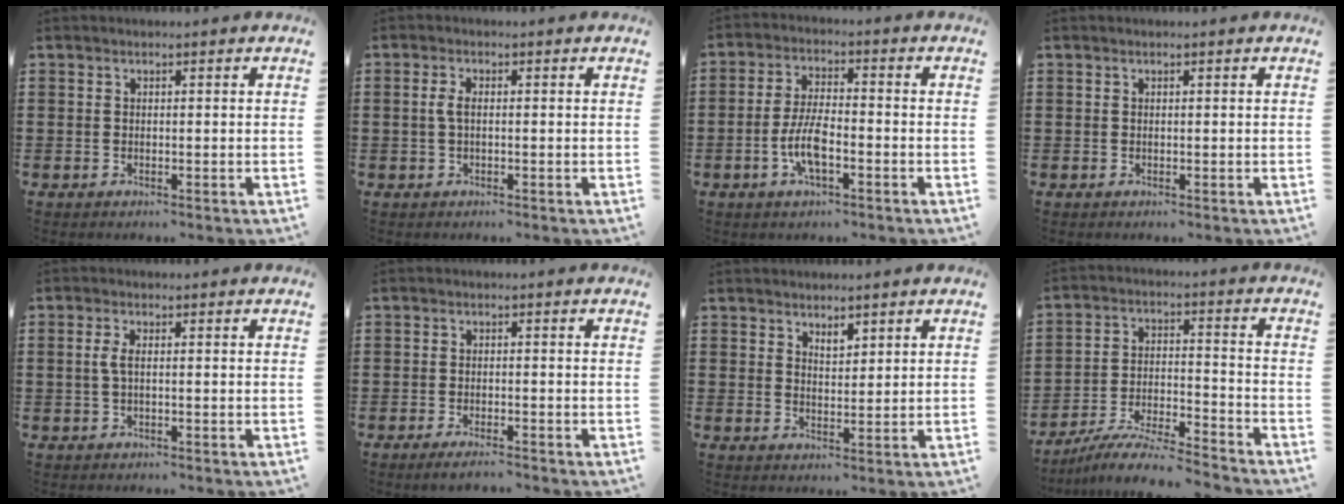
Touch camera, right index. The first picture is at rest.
{"total": 2.3, "force": [0.0, 0.9, 2.1], "torque": [-0.056, -0.003, -0.006]}
{"total": 6.6, "force": [-2.3, 2.1, 5.8], "torque": [-0.138, -0.008, -0.051]}
{"total": 0.0}
{"total": 2.2, "force": [-0.1, 0.8, 2.0], "torque": [-0.053, -0.005, -0.007]}
{"total": 1.7, "force": [-1.5, 0.1, 0.9], "torque": [-0.016, 0.000, -0.028]}
{"total": 2.4, "force": [2.1, 1.0, 0.6], "torque": [-0.009, 0.001, 0.037]}
{"total": 7.9, "force": [-7.4, 0.0, 2.6], "torque": [-0.050, 0.003, -0.147]}